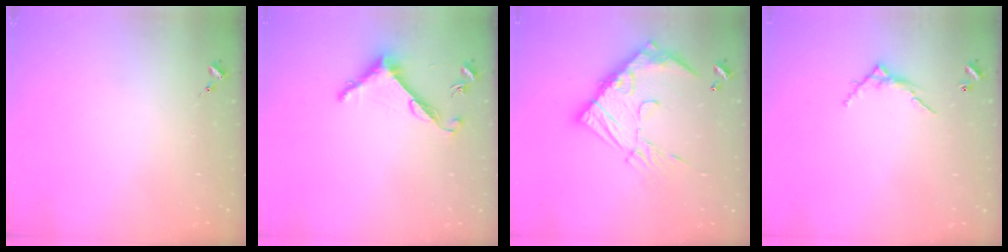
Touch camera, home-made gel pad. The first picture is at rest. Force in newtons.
{"total": 7.5, "press": 7.5, "slide": 0.5}
{"total": 19.1, "press": 19.0, "slide": 1.8}
{"total": 5.7, "press": 5.7, "slide": 0.5}